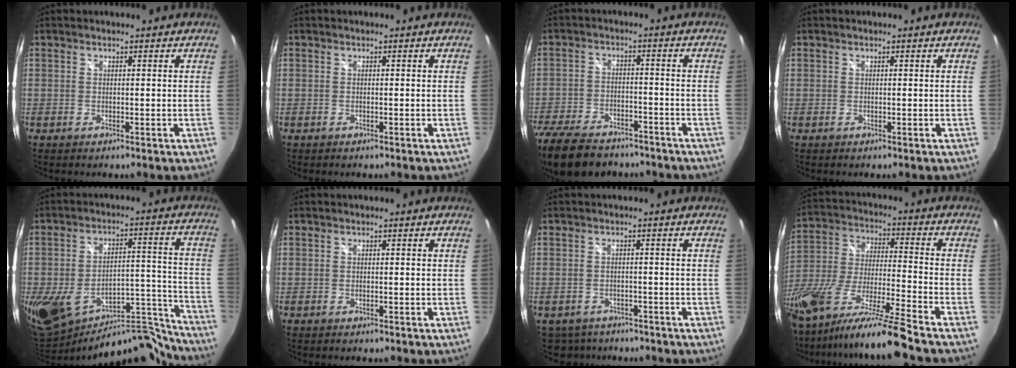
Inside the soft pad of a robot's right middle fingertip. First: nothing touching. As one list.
[{"total": 0.0}, {"total": 19.9, "force": [-15.1, 9.0, 9.4], "torque": [-0.225, -0.025, -0.244]}, {"total": 0.0}, {"total": 25.1, "force": [-18.4, 10.8, 13.2], "torque": [-0.240, -0.003, -0.255]}, {"total": 0.0}, {"total": 6.7, "force": [-5.1, 4.0, 1.7], "torque": [-0.046, -0.007, -0.072]}, {"total": 21.4, "force": [-17.0, -0.6, 13.0], "torque": [-0.241, -0.061, -0.306]}]